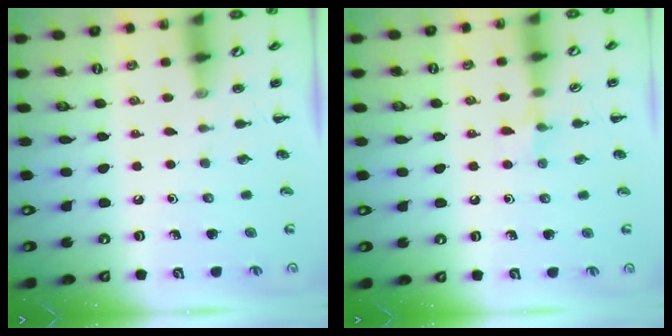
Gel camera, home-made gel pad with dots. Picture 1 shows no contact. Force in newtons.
{"total": 5.5, "press": 5.3, "slide": 1.4}